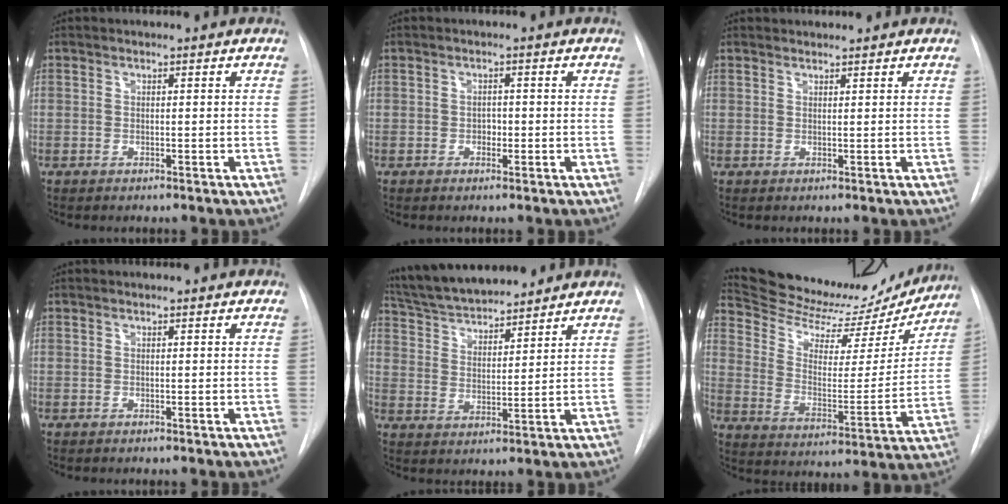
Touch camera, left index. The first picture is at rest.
{"total": 1.1, "force": [-0.3, 0.8, 0.7], "torque": [-0.009, 0.003, -0.005]}
{"total": 1.6, "force": [1.5, 0.2, 0.1], "torque": [-0.006, 0.013, 0.029]}
{"total": 0.0}
{"total": 13.8, "force": [12.7, 2.4, 4.9], "torque": [-0.089, 0.023, 0.223]}
{"total": 23.2, "force": [21.9, 5.2, 5.4], "torque": [-0.083, -0.041, 0.304]}